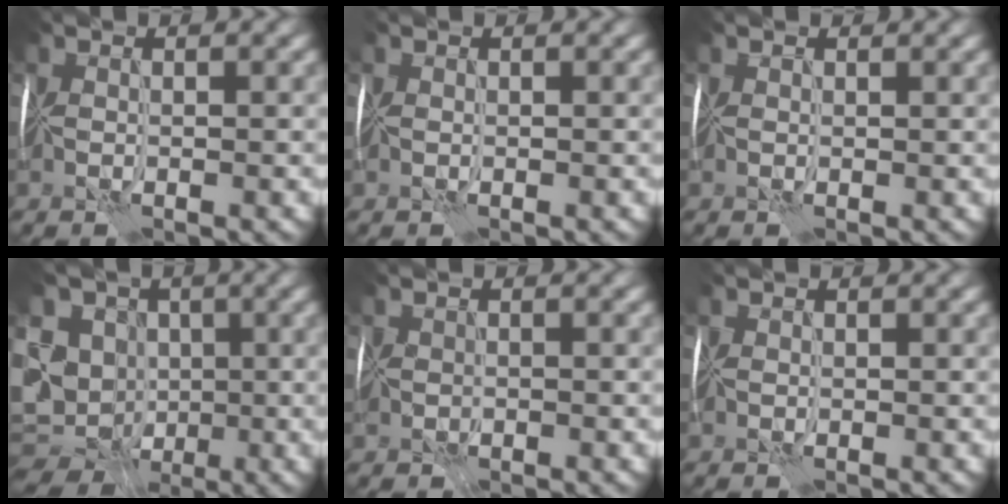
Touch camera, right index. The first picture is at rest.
{"total": 0.0}
{"total": 0.8, "force": [0.4, 0.0, -0.7], "torque": [0.011, 0.009, 0.006]}
{"total": 10.2, "force": [-1.3, 8.9, 4.7], "torque": [-0.102, 0.009, -0.018]}
{"total": 1.4, "force": [-0.2, 0.1, -1.4], "torque": [0.013, 0.012, 0.006]}
{"total": 0.0}